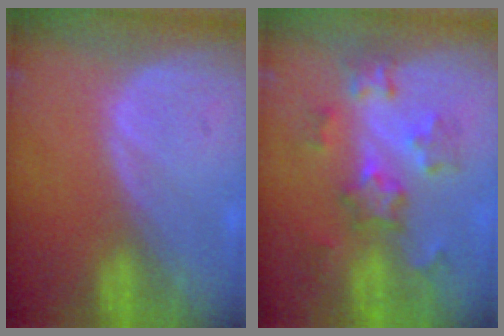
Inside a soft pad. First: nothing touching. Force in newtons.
{"total": 6.5, "press": 6.4, "slide": 1.3}